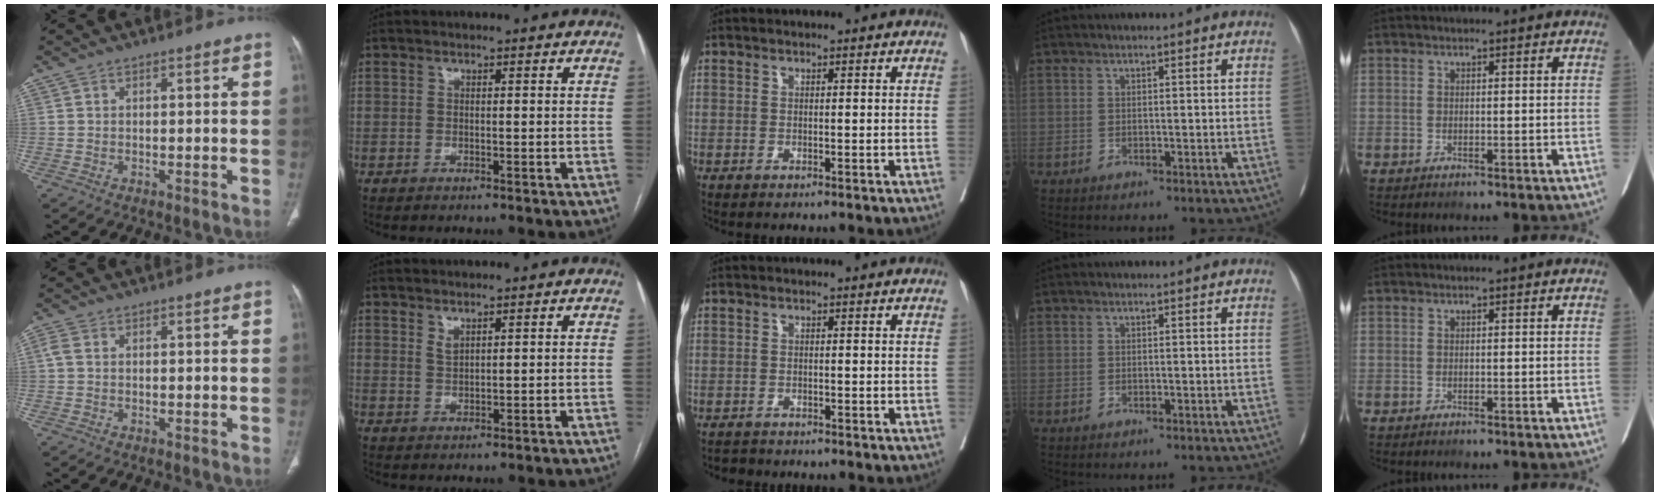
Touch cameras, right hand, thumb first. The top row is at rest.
{"thumb": {"total": 1.5, "force": [0.1, 1.0, 1.1], "torque": [-0.031, 0.005, 0.001]}, "index": {"total": 1.4, "force": [1.1, 0.4, 0.7], "torque": [-0.014, -0.003, 0.024]}, "middle": {"total": 1.4, "force": [-1.3, 0.4, -0.2], "torque": [0.001, -0.004, -0.023]}}